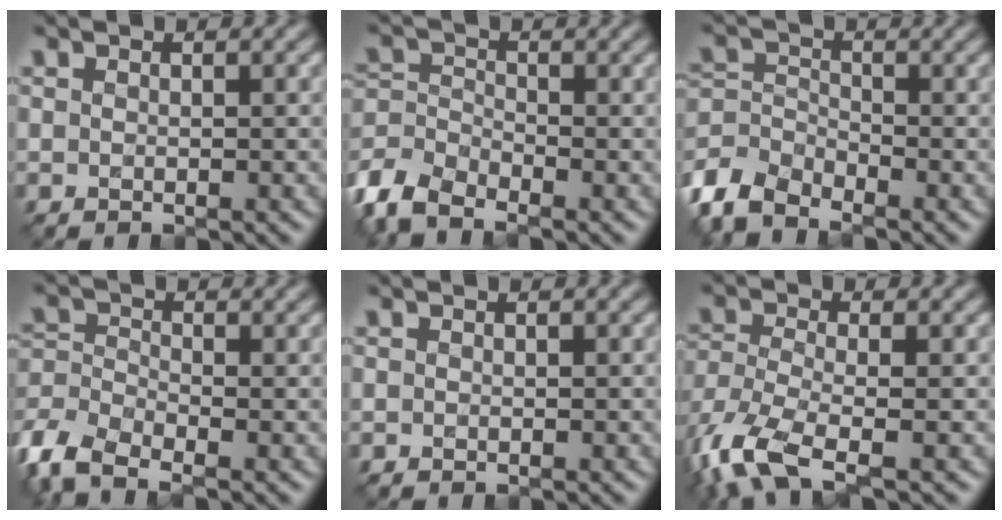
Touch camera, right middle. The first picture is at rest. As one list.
[{"total": 4.8, "force": [-3.8, 1.8, 2.3], "torque": [-0.053, -0.005, -0.091]}, {"total": 4.7, "force": [-3.8, 1.9, 1.8], "torque": [-0.042, -0.005, -0.091]}, {"total": 5.5, "force": [-3.8, 2.2, 3.3], "torque": [-0.076, -0.004, -0.094]}, {"total": 0.0}, {"total": 8.0, "force": [-4.6, 3.0, 5.8], "torque": [-0.142, -0.026, -0.098]}]